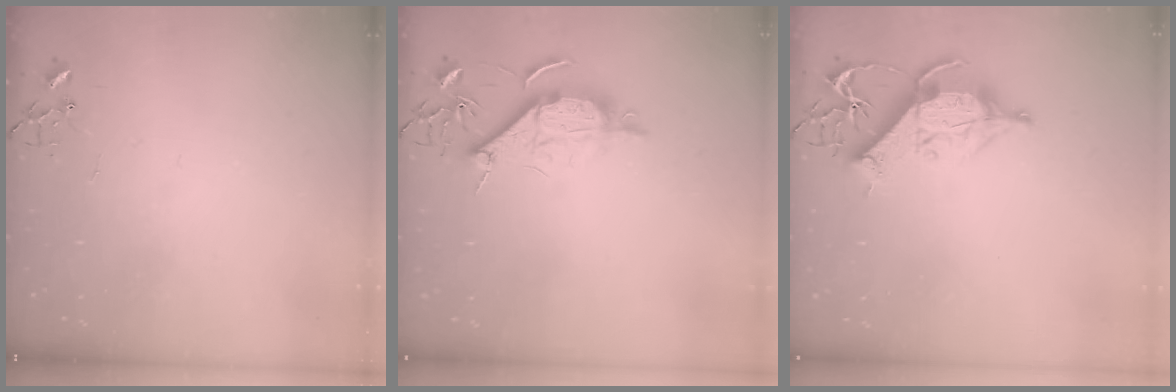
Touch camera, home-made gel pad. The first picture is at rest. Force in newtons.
{"total": 9.8, "press": 9.7, "slide": 0.9}
{"total": 12.7, "press": 12.5, "slide": 2.0}